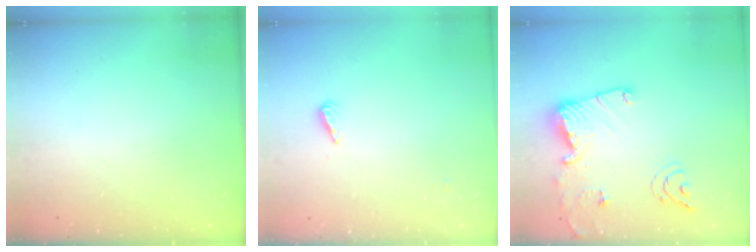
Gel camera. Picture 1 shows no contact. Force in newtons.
{"total": 3.5, "press": 3.5, "slide": 0.4}
{"total": 15.1, "press": 15.0, "slide": 1.5}